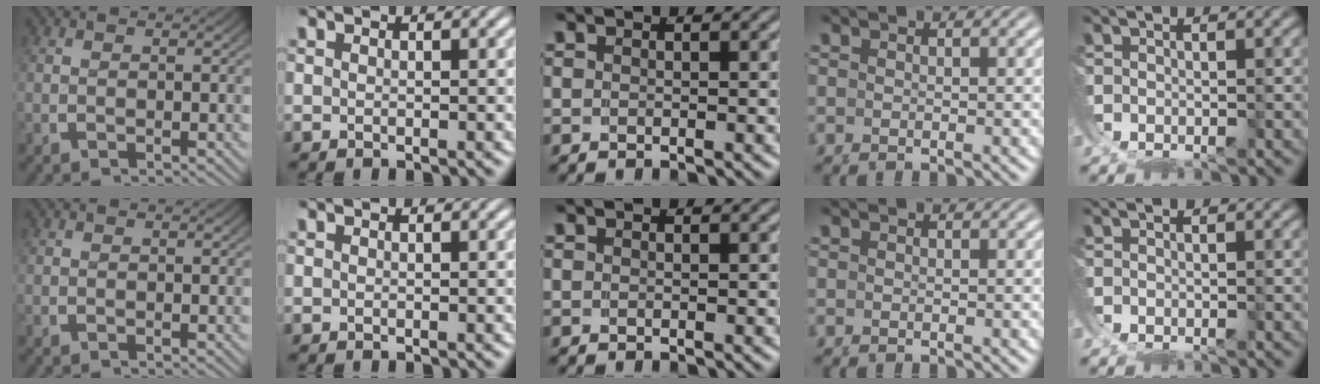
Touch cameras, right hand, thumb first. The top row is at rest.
{}